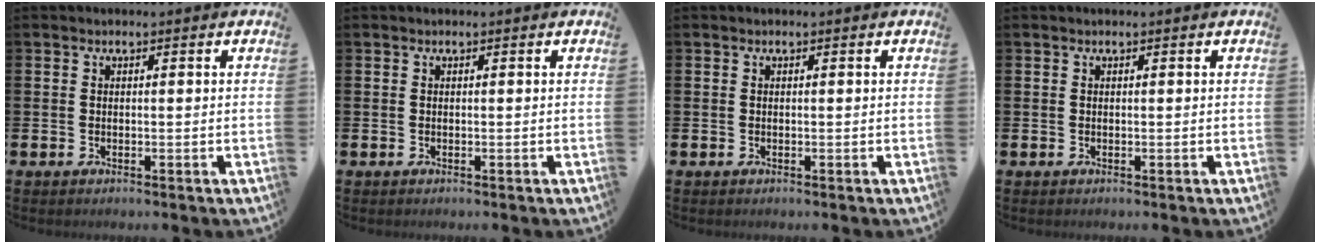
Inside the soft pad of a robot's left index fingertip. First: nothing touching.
{"total": 0.0}
{"total": 0.0}
{"total": 0.0}